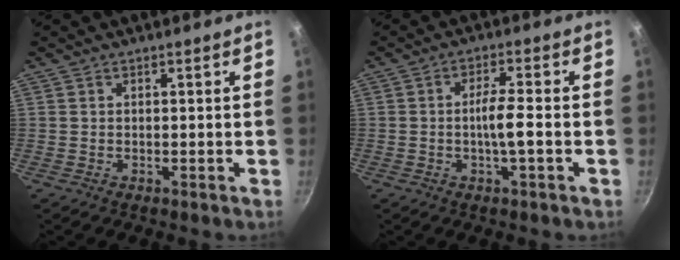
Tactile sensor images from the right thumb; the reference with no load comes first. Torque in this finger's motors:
{"motor_torque": [2.60, 2.41, 1.94, -0.83, 1.05]}